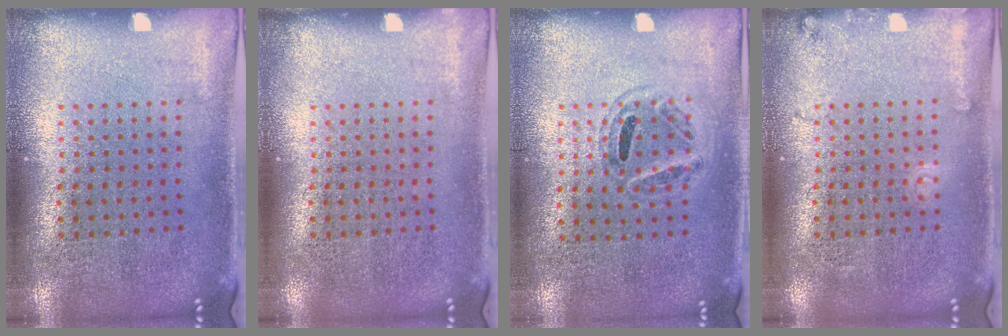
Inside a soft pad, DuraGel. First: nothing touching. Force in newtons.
{"total": 0.0}
{"total": 0.9, "press": 0.8, "slide": 0.4}
{"total": 1.2, "press": 1.2, "slide": 0.1}